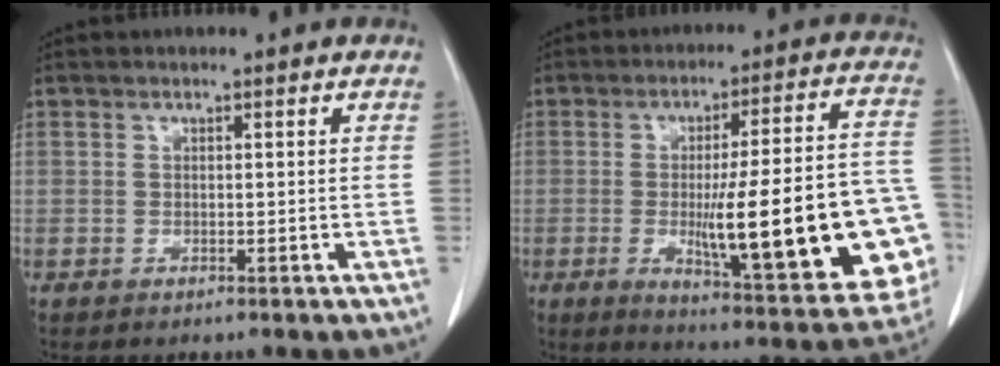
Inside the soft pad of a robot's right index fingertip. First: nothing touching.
{"total": 26.0, "force": [-4.8, 3.7, 25.3], "torque": [-0.266, 0.004, -0.055]}